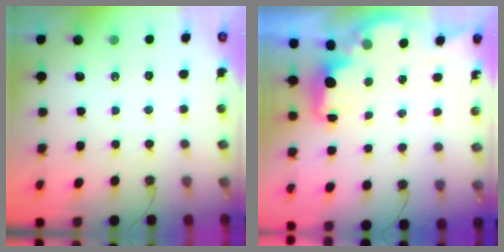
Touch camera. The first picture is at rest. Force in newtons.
{"total": 2.0, "press": 2.0, "slide": 0.5}